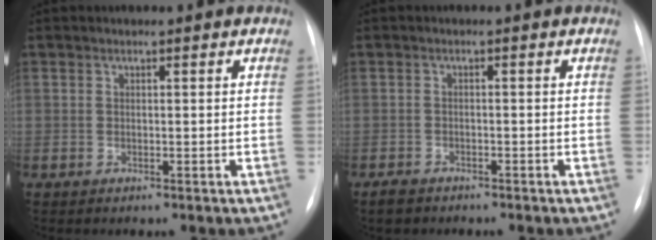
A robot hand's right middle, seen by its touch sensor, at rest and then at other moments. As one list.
[{"total": 2.4, "force": [-2.0, 1.2, 0.6], "torque": [-0.018, -0.001, -0.030]}]